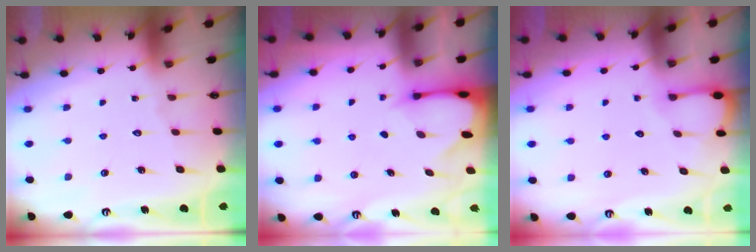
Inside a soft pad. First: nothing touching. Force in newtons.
{"total": 2.7, "press": 2.7, "slide": 0.3}
{"total": 3.7, "press": 3.7, "slide": 0.2}